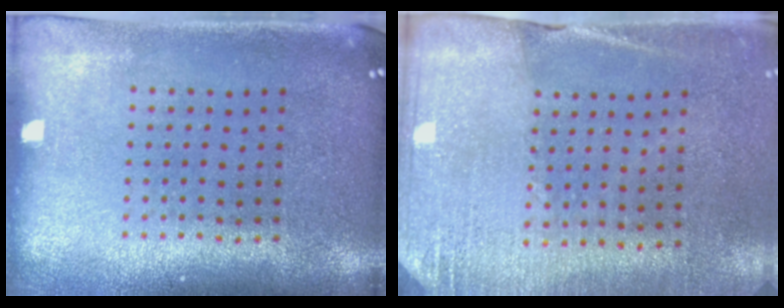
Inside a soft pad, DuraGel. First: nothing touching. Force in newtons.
{"total": 2.6, "press": 2.4, "slide": 1.1}